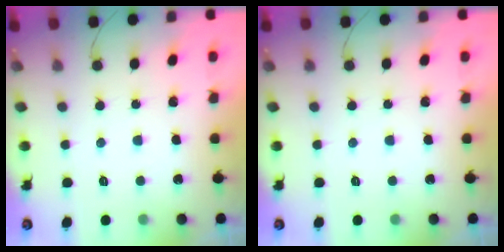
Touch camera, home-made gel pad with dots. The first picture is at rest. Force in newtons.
{"total": 0.0}